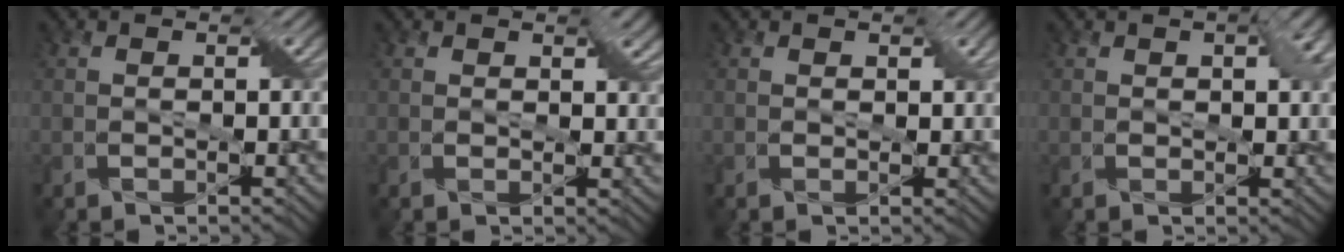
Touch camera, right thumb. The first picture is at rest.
{"total": 1.8, "force": [1.1, 1.1, 0.9], "torque": [-0.016, 0.000, 0.011]}
{"total": 0.8, "force": [0.6, 0.6, 0.1], "torque": [0.001, 0.004, 0.005]}
{"total": 3.3, "force": [0.8, 1.8, 2.6], "torque": [-0.034, 0.005, 0.010]}